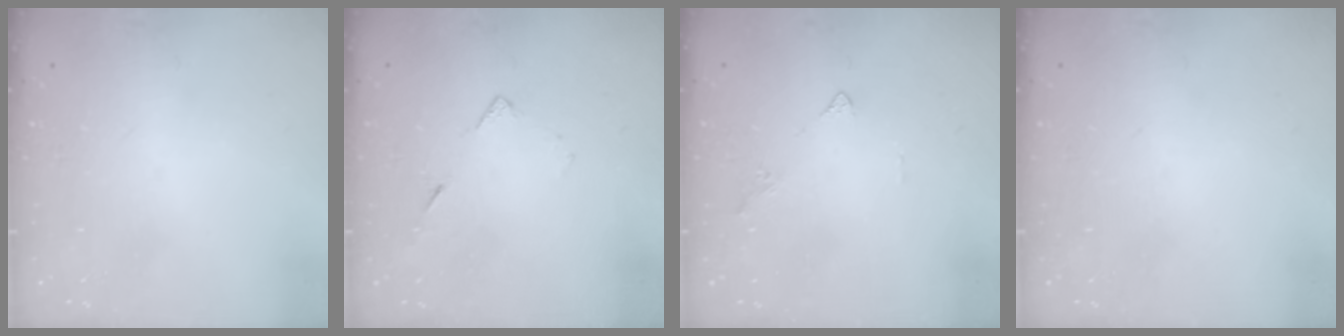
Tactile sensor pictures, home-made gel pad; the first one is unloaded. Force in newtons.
{"total": 5.8, "press": 5.8, "slide": 0.7}
{"total": 2.0, "press": 1.9, "slide": 0.6}
{"total": 0.0}